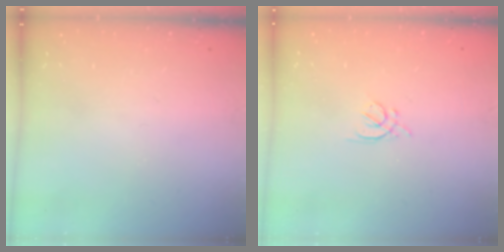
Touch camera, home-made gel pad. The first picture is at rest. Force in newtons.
{"total": 2.5, "press": 2.4, "slide": 0.6}